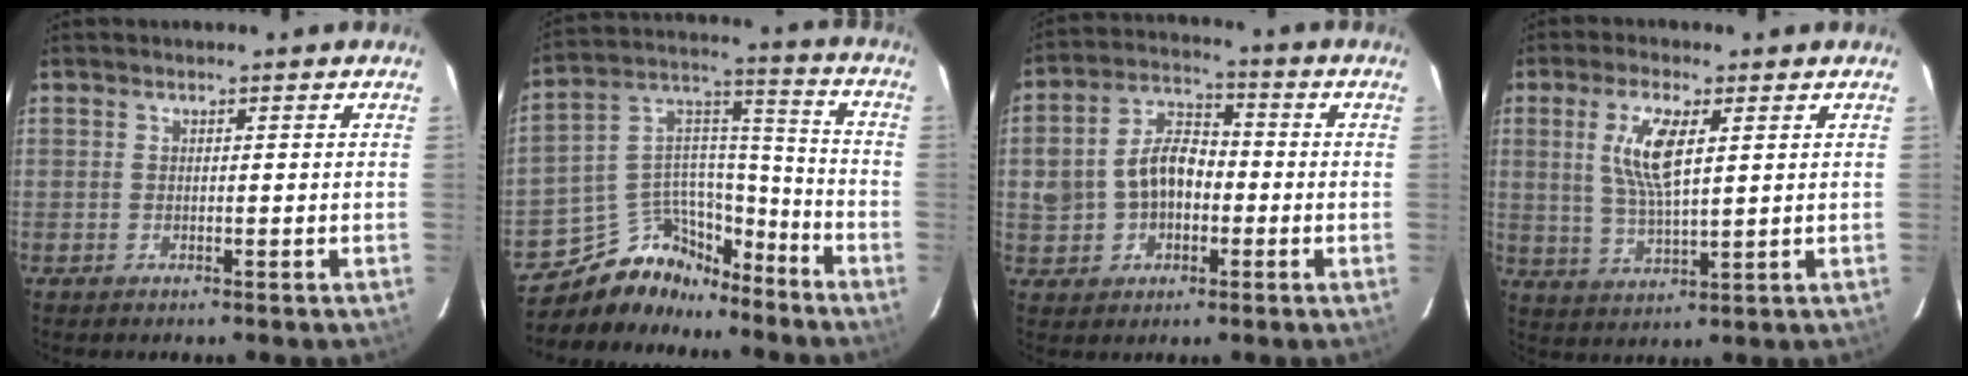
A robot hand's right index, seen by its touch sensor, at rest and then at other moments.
{"total": 16.2, "force": [-12.8, 8.5, 5.0], "torque": [-0.107, 0.073, -0.208]}
{"total": 10.3, "force": [-1.3, 7.5, 6.9], "torque": [-0.145, 0.024, -0.014]}
{"total": 8.7, "force": [2.6, 2.5, 7.8], "torque": [-0.154, 0.000, 0.056]}